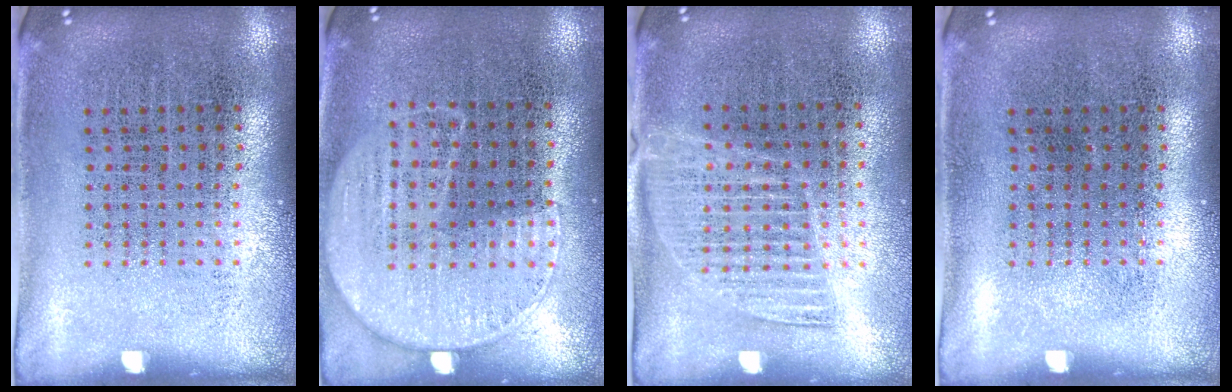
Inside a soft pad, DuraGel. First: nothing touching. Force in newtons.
{"total": 1.2, "press": 1.0, "slide": 0.6}
{"total": 1.3, "press": 1.2, "slide": 0.7}
{"total": 0.0}